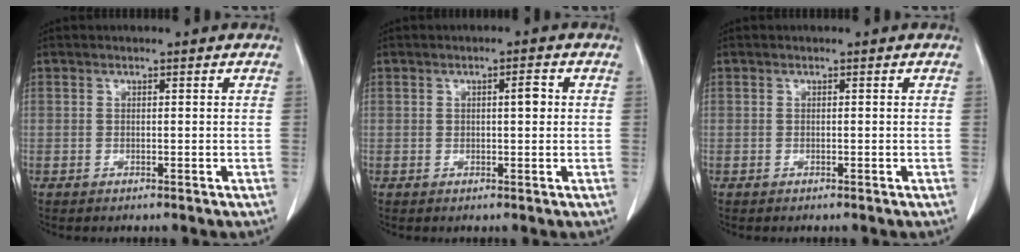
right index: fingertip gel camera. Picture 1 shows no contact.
{"total": 2.3, "force": [0.5, 0.6, 2.1], "torque": [-0.032, 0.003, 0.008]}
{"total": 0.0}